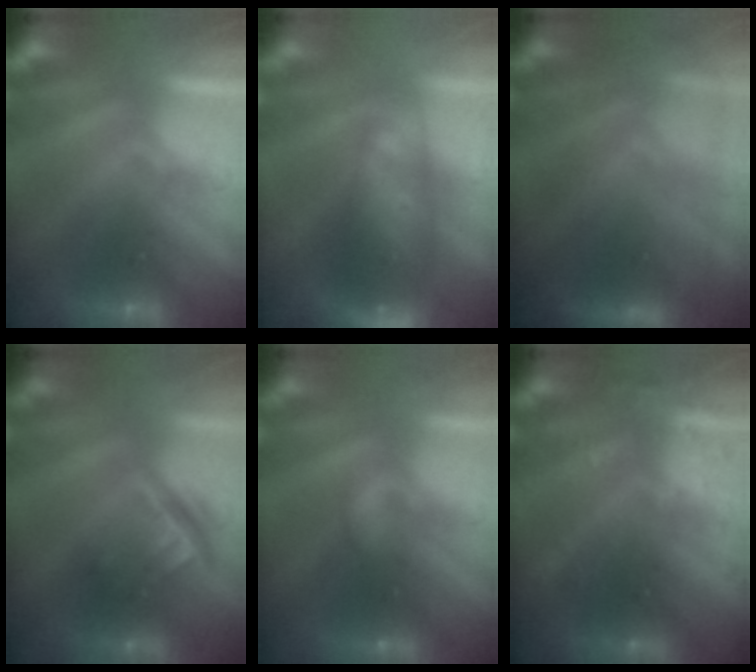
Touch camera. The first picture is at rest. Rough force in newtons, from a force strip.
{"total": 10.6}
{"total": 8.2}
{"total": 3.5}
{"total": 2.2}
{"total": 2.9}